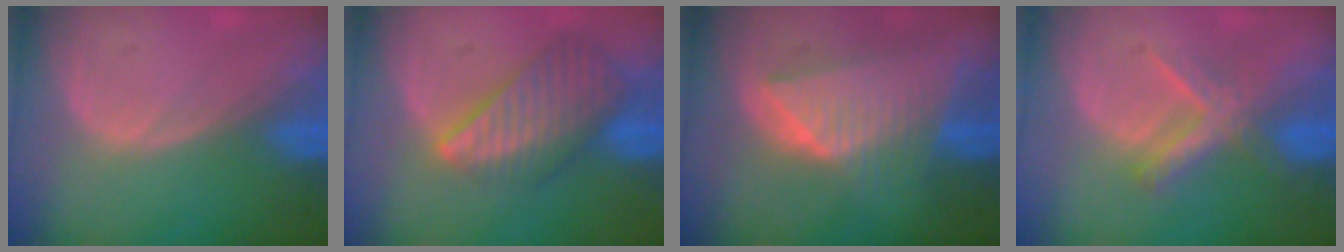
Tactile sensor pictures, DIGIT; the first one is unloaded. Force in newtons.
{"total": 8.7, "press": 7.6, "slide": 4.4}
{"total": 8.4, "press": 7.6, "slide": 3.7}
{"total": 5.5, "press": 5.4, "slide": 0.5}